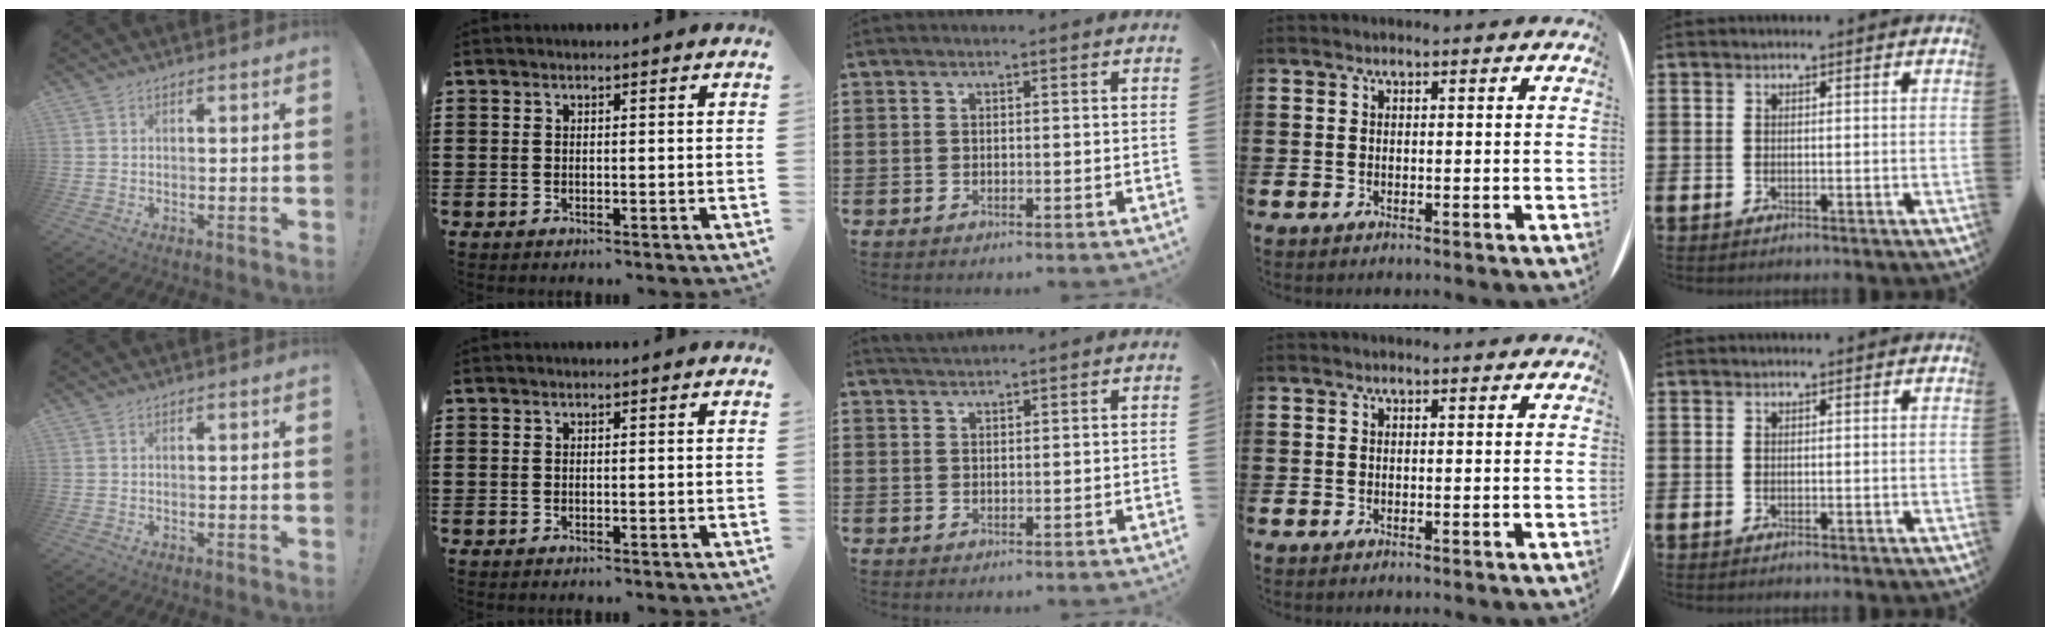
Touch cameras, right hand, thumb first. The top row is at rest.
{"middle": {"total": 1.5, "force": [1.5, 0.2, 0.2], "torque": [-0.007, 0.003, 0.029]}}